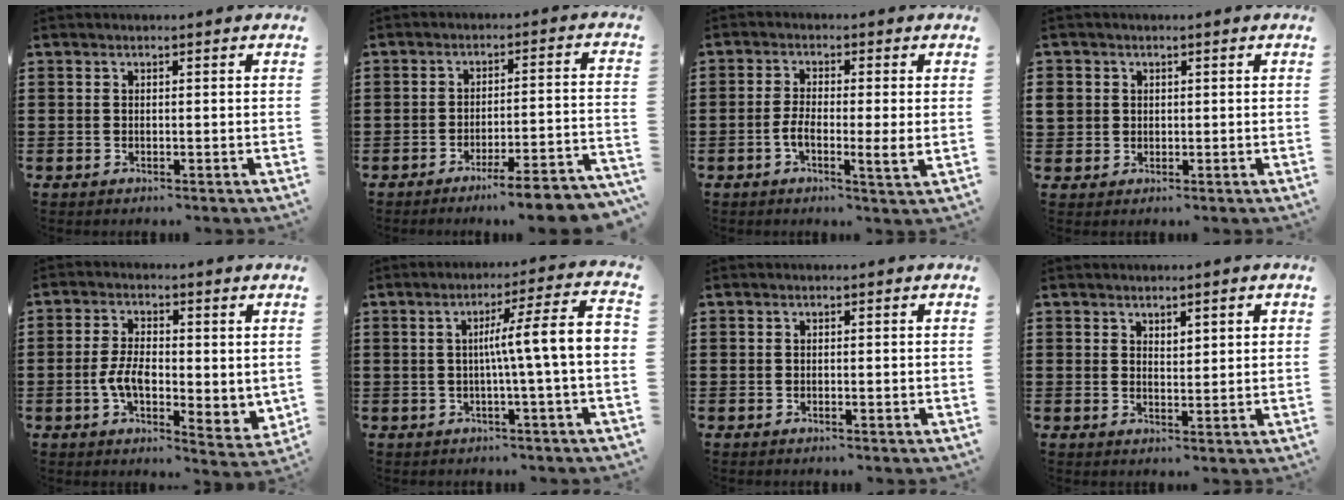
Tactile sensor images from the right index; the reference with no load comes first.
{"total": 5.4, "force": [-4.7, -0.3, 2.6], "torque": [-0.043, -0.014, -0.090]}
{"total": 4.9, "force": [-0.9, 1.1, 4.8], "torque": [-0.092, -0.004, -0.018]}
{"total": 2.0, "force": [0.4, 1.9, 0.3], "torque": [-0.014, 0.009, 0.006]}
{"total": 6.0, "force": [-0.6, 3.1, 5.0], "torque": [-0.109, 0.004, -0.013]}
{"total": 8.0, "force": [-0.4, -0.4, 8.0], "torque": [-0.138, -0.008, -0.015]}
{"total": 0.0}
{"total": 1.5, "force": [1.3, 0.5, 0.4], "torque": [-0.009, 0.004, 0.024]}